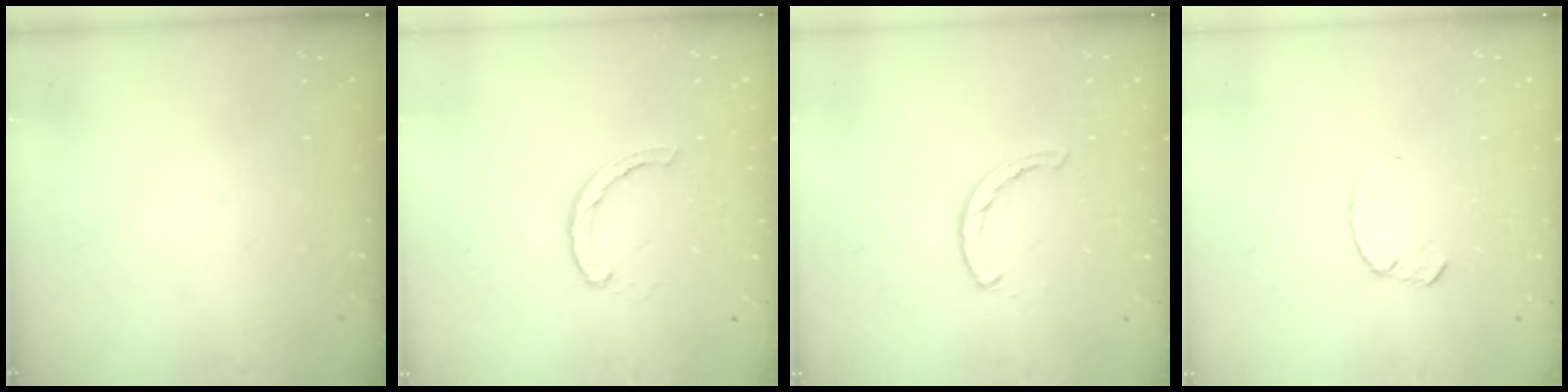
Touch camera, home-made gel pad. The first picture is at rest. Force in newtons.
{"total": 2.3, "press": 2.3, "slide": 0.2}
{"total": 1.2, "press": 1.2, "slide": 0.2}
{"total": 1.4, "press": 1.4, "slide": 0.2}